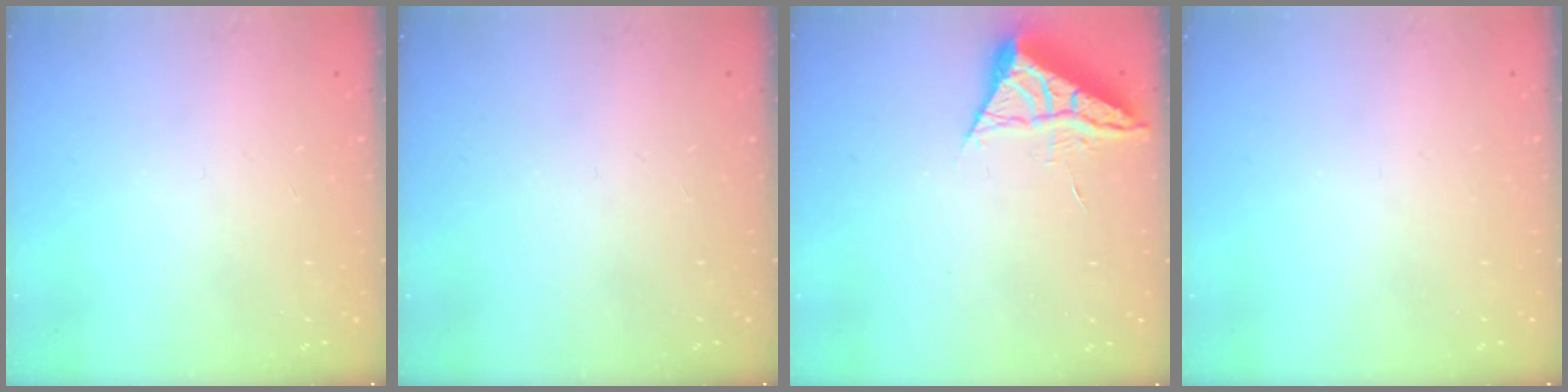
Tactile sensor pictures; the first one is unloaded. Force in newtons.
{"total": 0.0}
{"total": 5.4, "press": 5.4, "slide": 0.8}
{"total": 0.0}